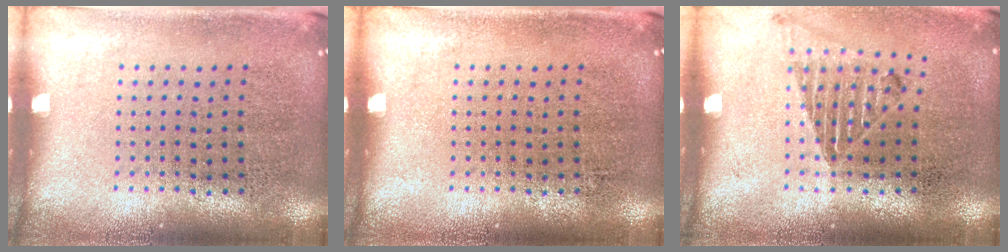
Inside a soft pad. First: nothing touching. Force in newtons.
{"total": 0.0}
{"total": 1.0, "press": 1.0, "slide": 0.2}